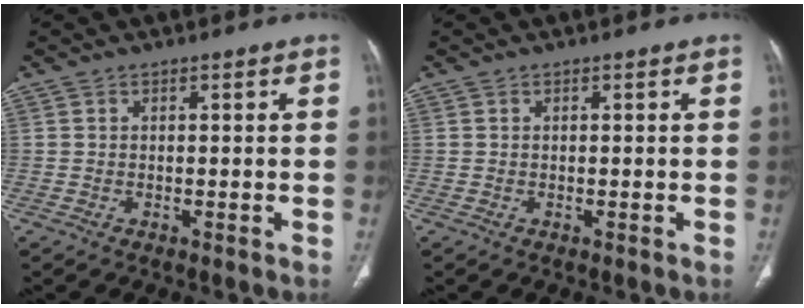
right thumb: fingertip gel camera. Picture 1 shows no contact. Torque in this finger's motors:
{"motor_torque": [-0.12, 0.12, -0.15, 0.04, 0.00]}